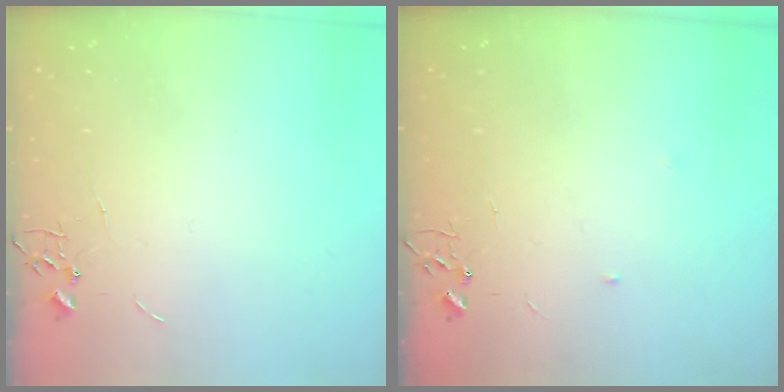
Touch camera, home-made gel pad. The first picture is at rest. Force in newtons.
{"total": 4.2, "press": 4.0, "slide": 1.1}